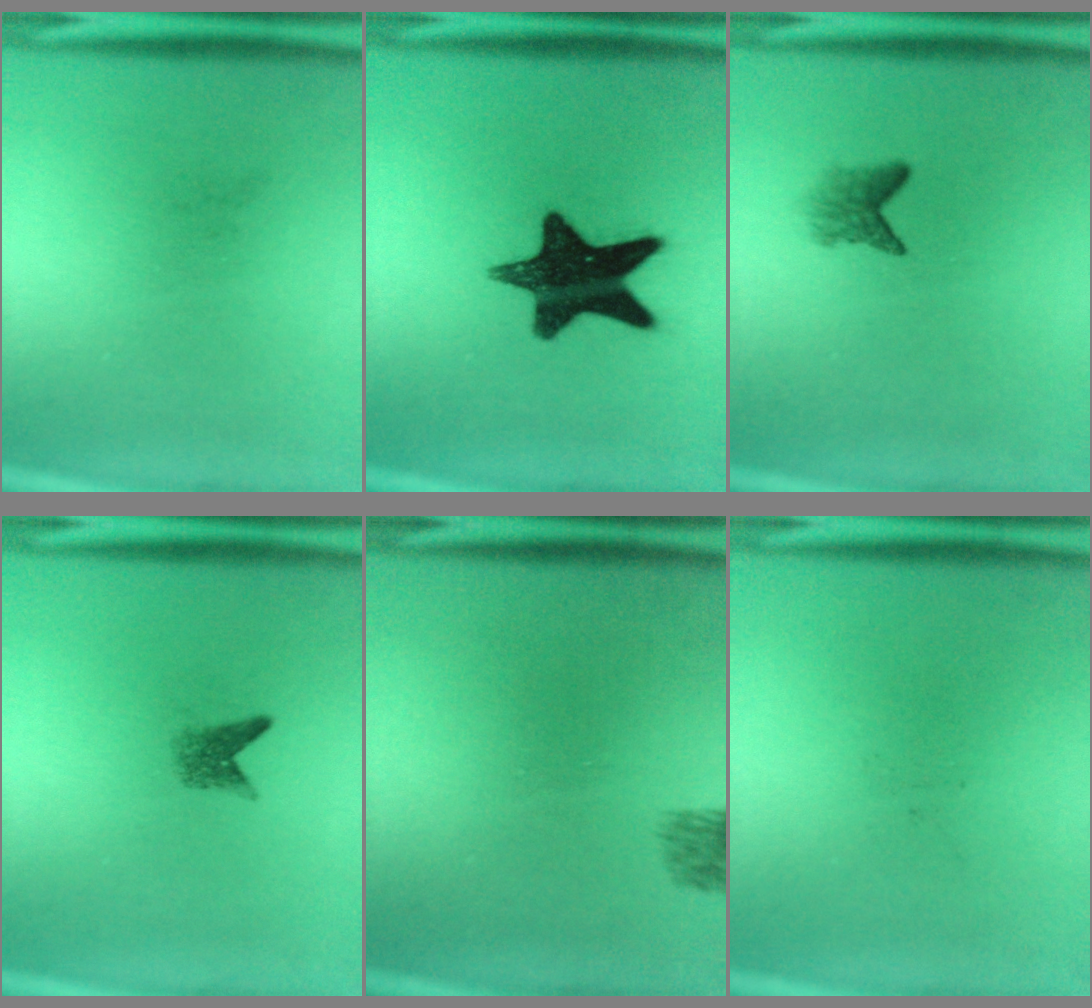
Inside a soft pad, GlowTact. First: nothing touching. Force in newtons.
{"total": 15.3}
{"total": 2.2}
{"total": 1.9}
{"total": 1.9}
{"total": 0.0}